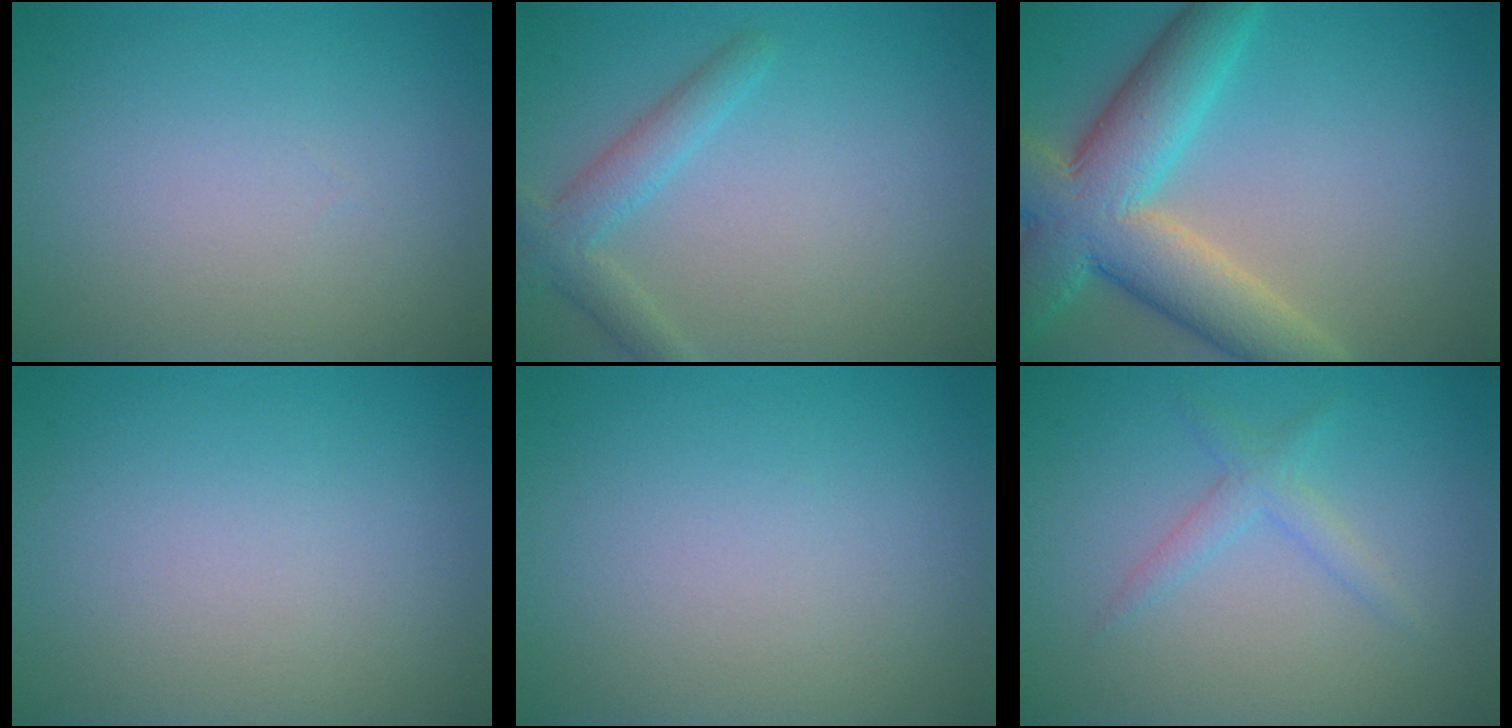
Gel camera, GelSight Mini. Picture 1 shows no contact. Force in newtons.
{"total": 2.8, "press": 2.8, "slide": 0.0}
{"total": 9.7, "press": 9.7, "slide": 0.6}
{"total": 0.0}
{"total": 0.0}
{"total": 1.7, "press": 1.7, "slide": 0.1}